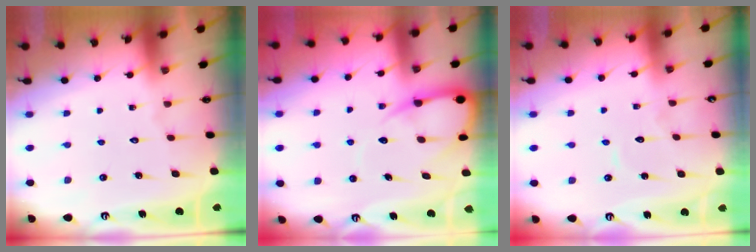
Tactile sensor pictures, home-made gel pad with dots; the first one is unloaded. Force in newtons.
{"total": 8.4, "press": 8.4, "slide": 0.9}
{"total": 6.2, "press": 6.2, "slide": 0.3}